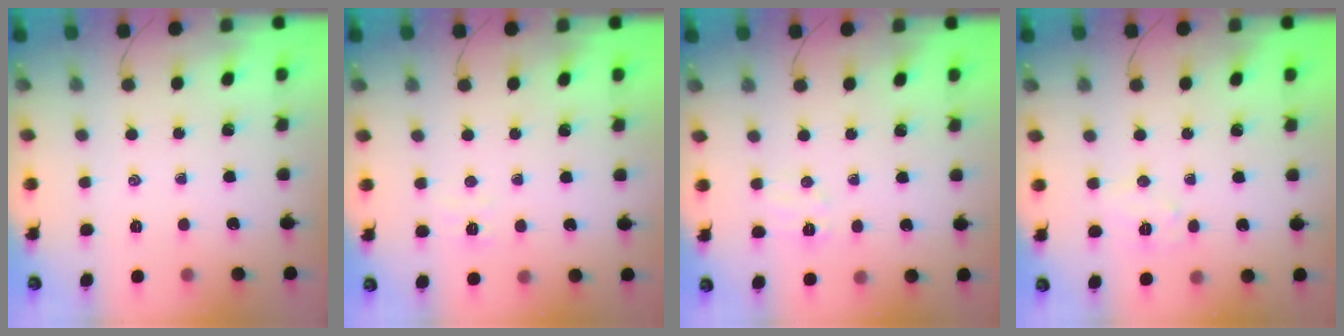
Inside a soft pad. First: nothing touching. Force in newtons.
{"total": 2.7, "press": 2.5, "slide": 0.8}
{"total": 4.9, "press": 4.7, "slide": 1.3}
{"total": 5.9, "press": 5.8, "slide": 1.2}